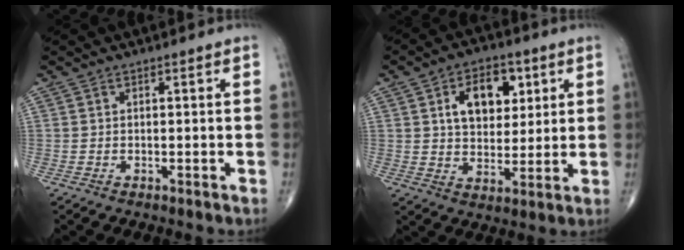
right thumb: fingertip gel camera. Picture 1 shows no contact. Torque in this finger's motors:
{"motor_torque": [0.59, 2.05, 0.82, 0.27, 0.06]}